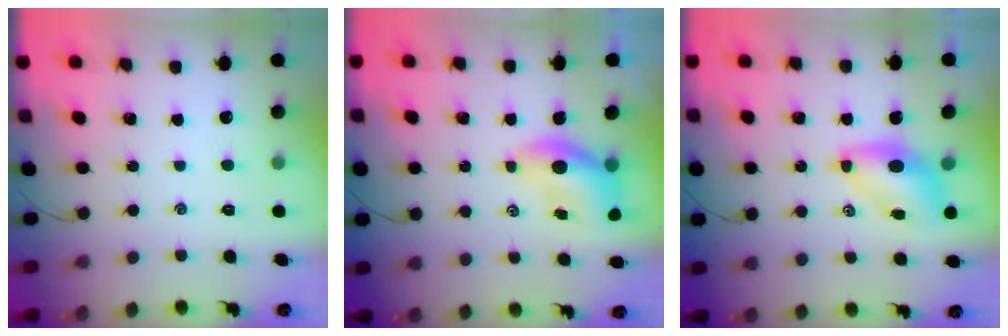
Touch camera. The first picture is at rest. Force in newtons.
{"total": 6.2, "press": 6.1, "slide": 1.3}
{"total": 6.5, "press": 6.4, "slide": 1.2}